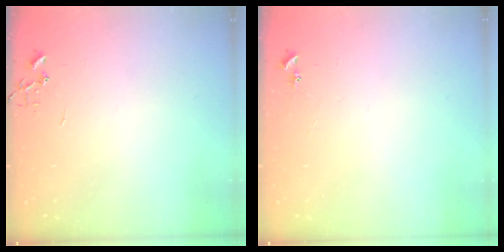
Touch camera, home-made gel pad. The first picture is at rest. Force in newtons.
{"total": 5.4, "press": 5.4, "slide": 0.6}